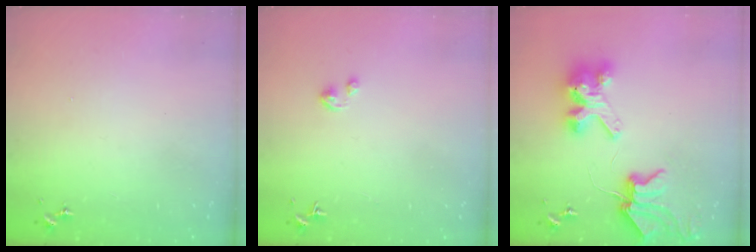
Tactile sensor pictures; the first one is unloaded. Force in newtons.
{"total": 1.9, "press": 1.9, "slide": 0.2}
{"total": 11.2, "press": 11.1, "slide": 1.4}